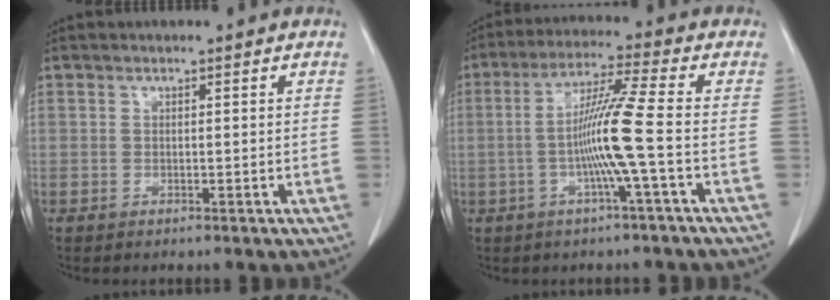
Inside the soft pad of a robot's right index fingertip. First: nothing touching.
{"total": 9.4, "force": [-1.6, -1.6, 9.2], "torque": [-0.176, 0.003, -0.033]}